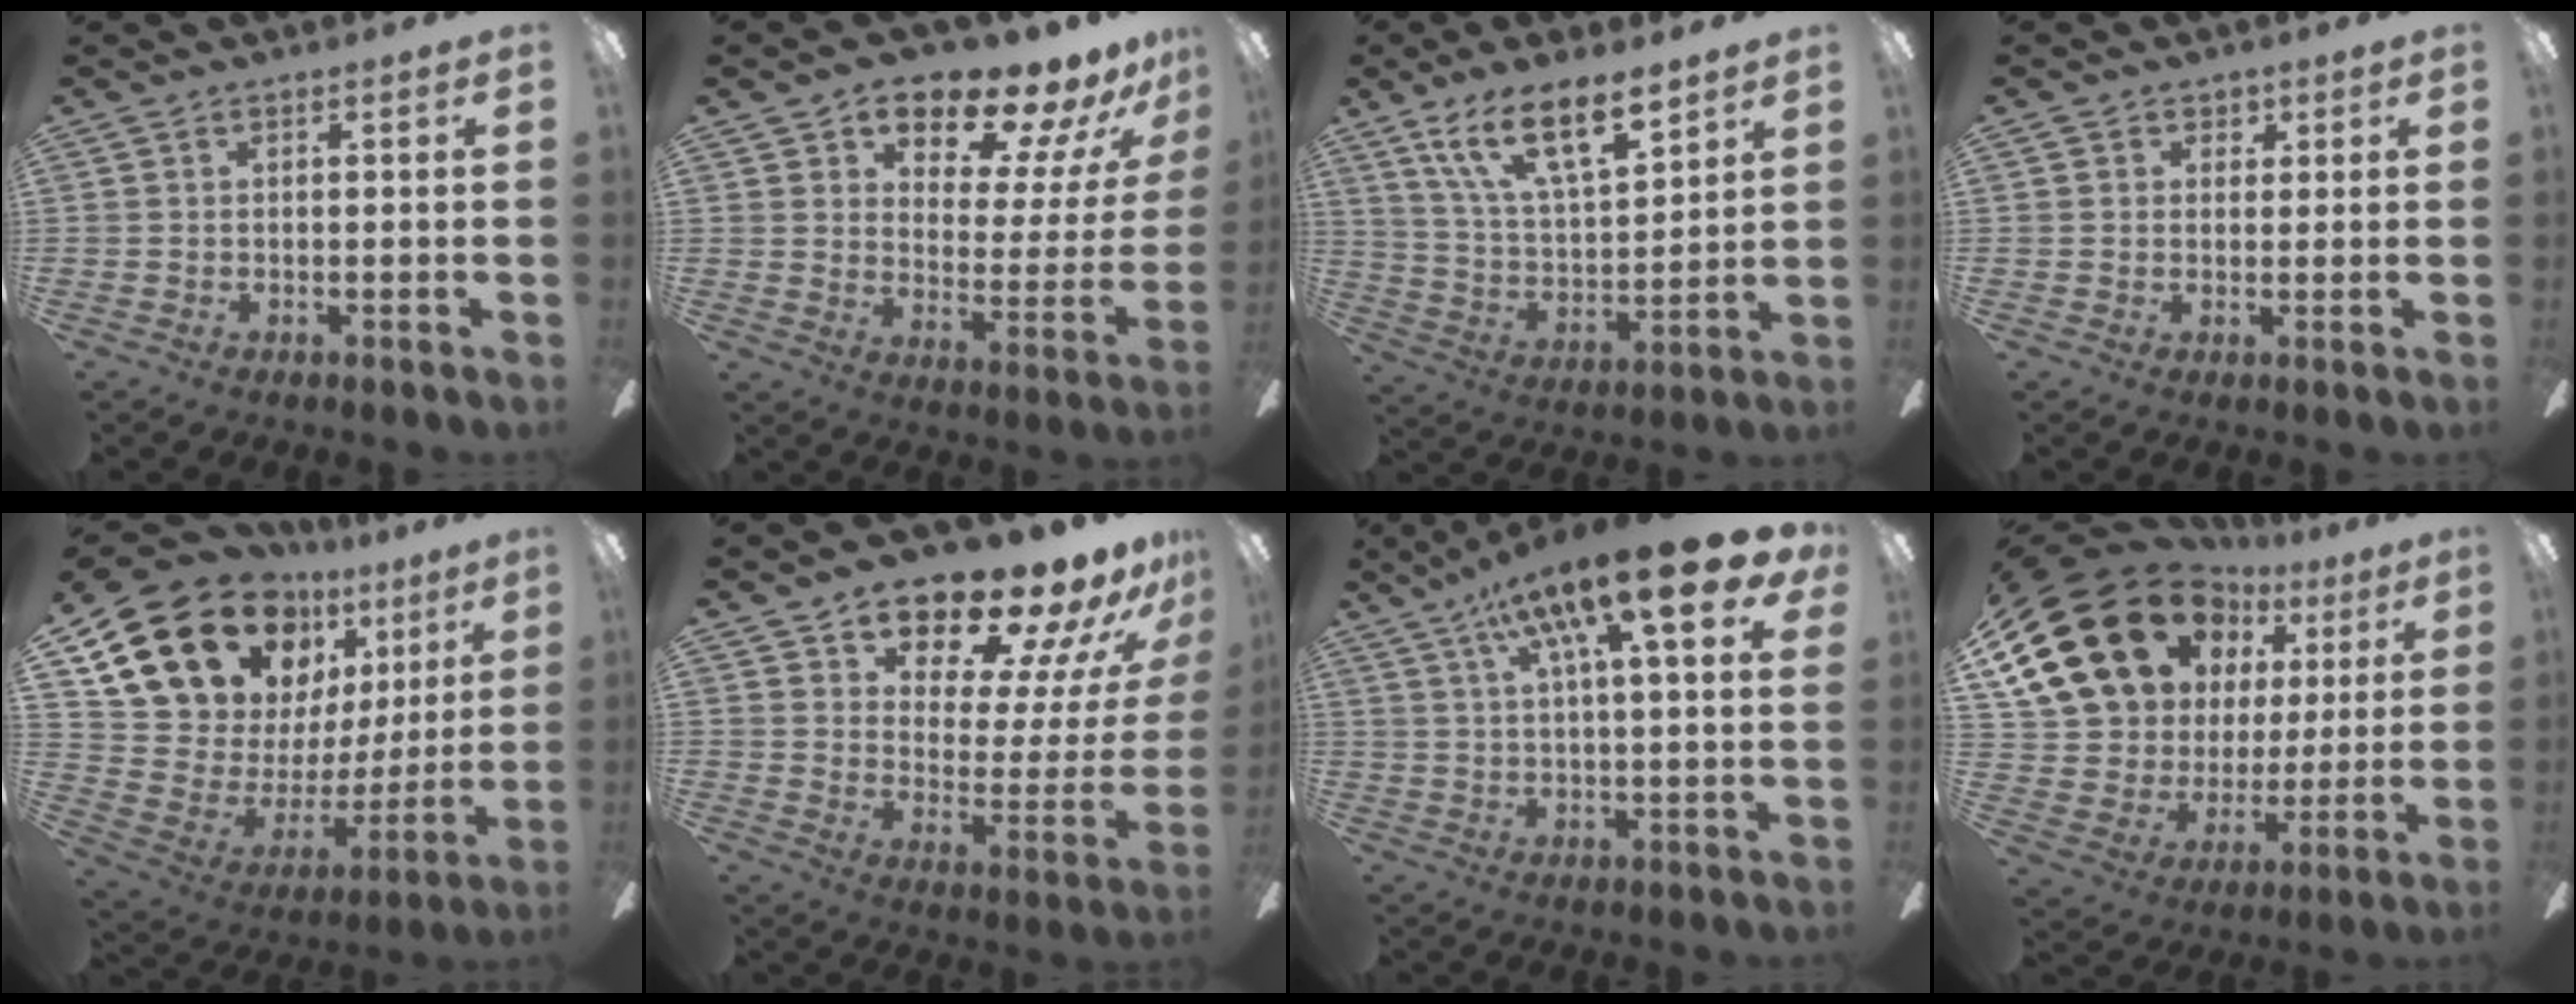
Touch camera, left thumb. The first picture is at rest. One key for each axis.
{"total": 14.2, "fx": 12.3, "fy": 4.7, "fz": 5.1, "tx": -0.083, "ty": -0.100, "tz": 0.211}
{"total": 16.2, "fx": 11.1, "fy": 5.8, "fz": 10.3, "tx": -0.188, "ty": -0.052, "tz": 0.195}
{"total": 2.4, "fx": 1.0, "fy": 2.2, "fz": 0.2, "tx": 0.008, "ty": 0.002, "tz": 0.015}
{"total": 20.4, "fx": 14.2, "fy": 12.0, "fz": 8.3, "tx": -0.168, "ty": -0.093, "tz": 0.281}
{"total": 18.6, "fx": 15.7, "fy": 6.0, "fz": 8.0, "tx": -0.122, "ty": -0.119, "tz": 0.260}
{"total": 20.5, "fx": 11.1, "fy": 4.9, "fz": 16.5, "tx": -0.259, "ty": -0.051, "tz": 0.167}
{"total": 24.1, "fx": 12.9, "fy": 16.6, "fz": 11.9, "tx": -0.249, "ty": -0.070, "tz": 0.257}